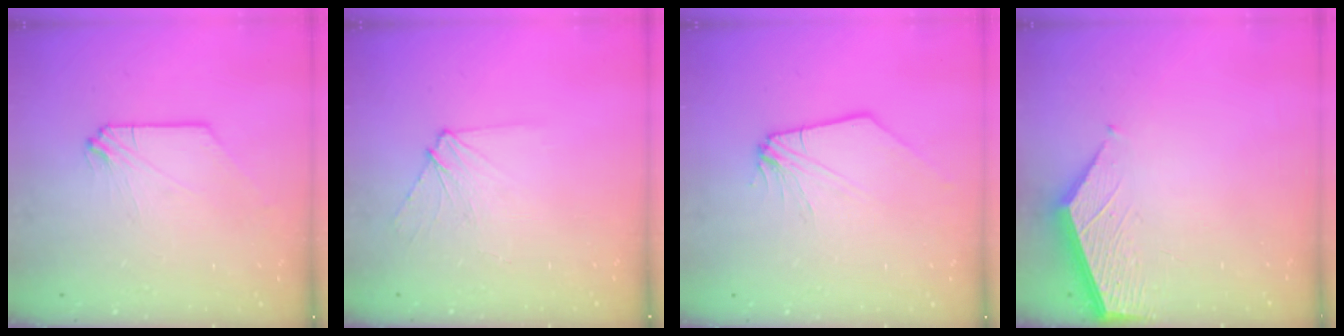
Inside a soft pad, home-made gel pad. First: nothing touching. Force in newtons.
{"total": 4.6, "press": 4.5, "slide": 0.5}
{"total": 0.0}
{"total": 3.4, "press": 3.4, "slide": 0.3}